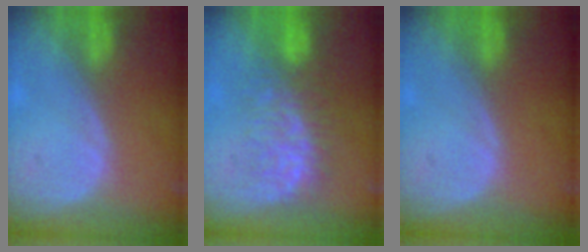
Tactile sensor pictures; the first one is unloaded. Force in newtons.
{"total": 7.6, "press": 7.5, "slide": 1.2}
{"total": 0.0}